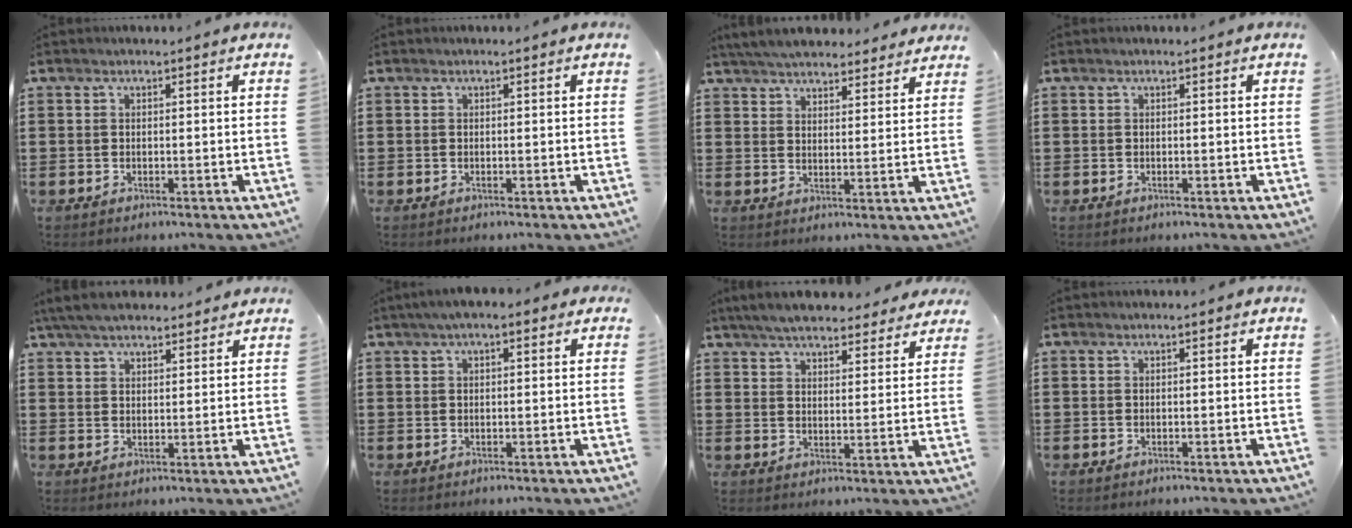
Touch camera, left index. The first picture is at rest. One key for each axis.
{"total": 0.0}
{"total": 5.6, "fx": 5.4, "fy": 0.7, "fz": 1.2, "tx": -0.040, "ty": -0.016, "tz": 0.100}
{"total": 0.0}
{"total": 5.6, "fx": 5.0, "fy": 1.3, "fz": 2.1, "tx": -0.055, "ty": -0.005, "tz": 0.096}
{"total": 2.2, "fx": 1.0, "fy": 0.9, "fz": 1.8, "tx": -0.036, "ty": 0.009, "tz": 0.017}
{"total": 6.0, "fx": 5.7, "fy": 1.0, "fz": 1.7, "tx": -0.054, "ty": -0.016, "tz": 0.105}
{"total": 0.0}